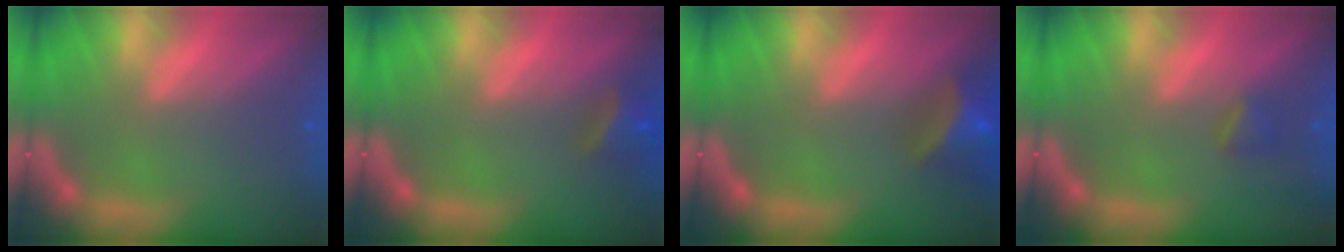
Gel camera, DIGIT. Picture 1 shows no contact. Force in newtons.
{"total": 2.9}
{"total": 5.5}
{"total": 1.4}